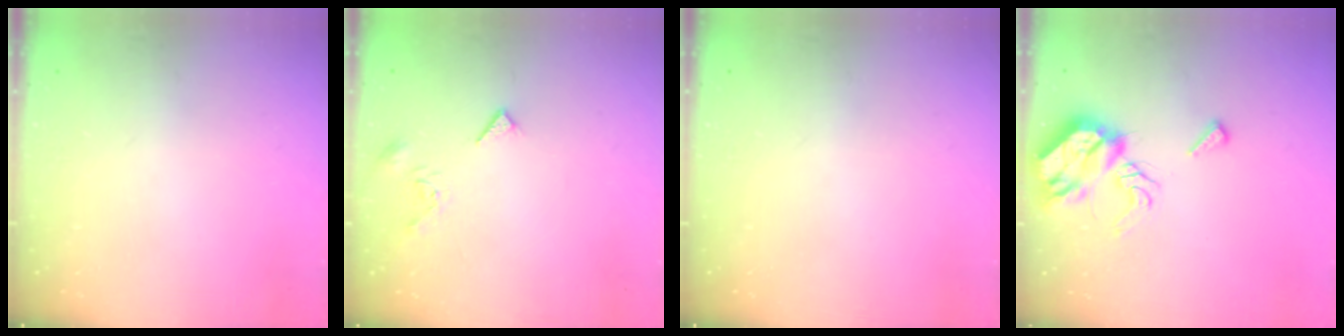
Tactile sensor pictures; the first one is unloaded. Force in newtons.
{"total": 3.0, "press": 2.9, "slide": 0.4}
{"total": 0.0}
{"total": 10.0, "press": 9.9, "slide": 0.8}